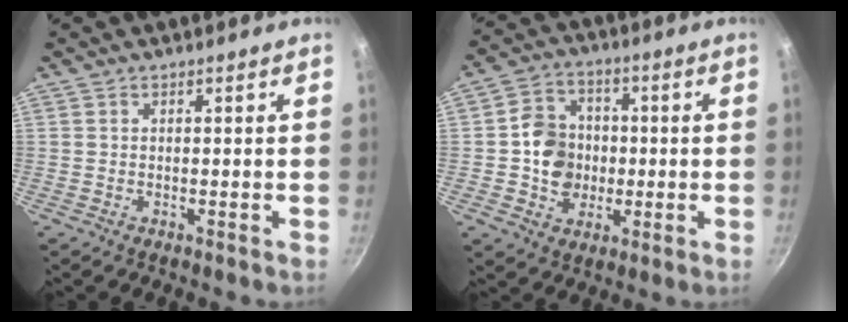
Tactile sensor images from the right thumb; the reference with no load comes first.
{"total": 10.5, "force": [-0.6, 8.8, 5.6], "torque": [-0.062, 0.017, -0.014]}